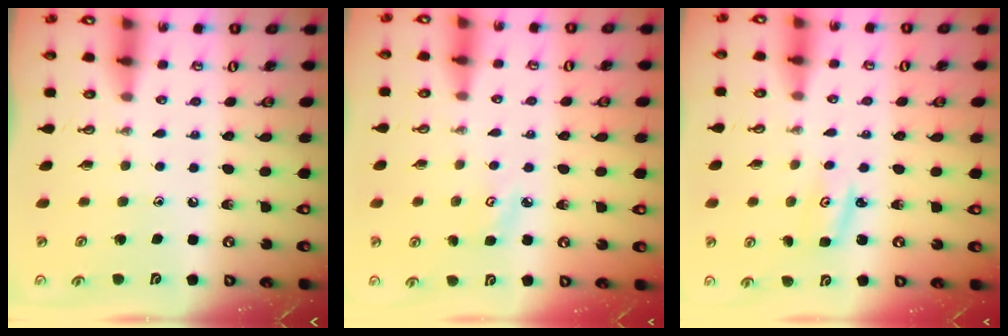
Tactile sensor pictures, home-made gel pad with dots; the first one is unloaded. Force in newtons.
{"total": 3.8, "press": 3.8, "slide": 0.5}
{"total": 2.7, "press": 2.7, "slide": 0.3}